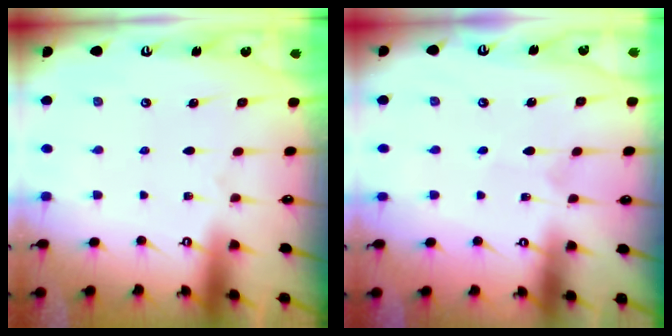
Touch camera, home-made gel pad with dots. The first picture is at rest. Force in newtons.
{"total": 1.8, "press": 1.8, "slide": 0.2}